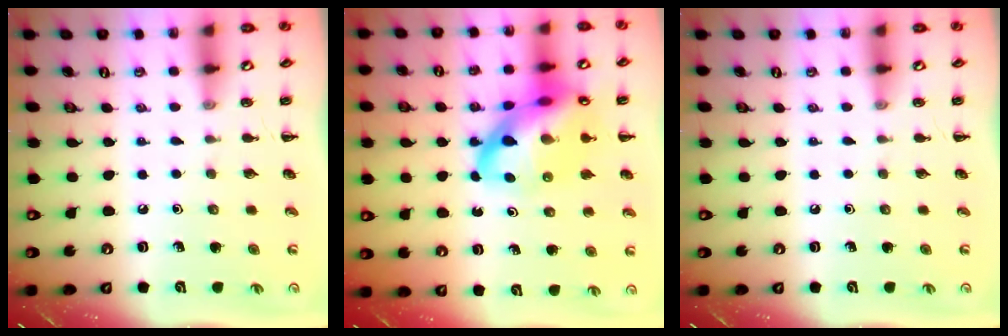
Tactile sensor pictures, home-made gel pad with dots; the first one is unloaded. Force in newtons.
{"total": 20.5, "press": 20.2, "slide": 3.3}
{"total": 0.0}